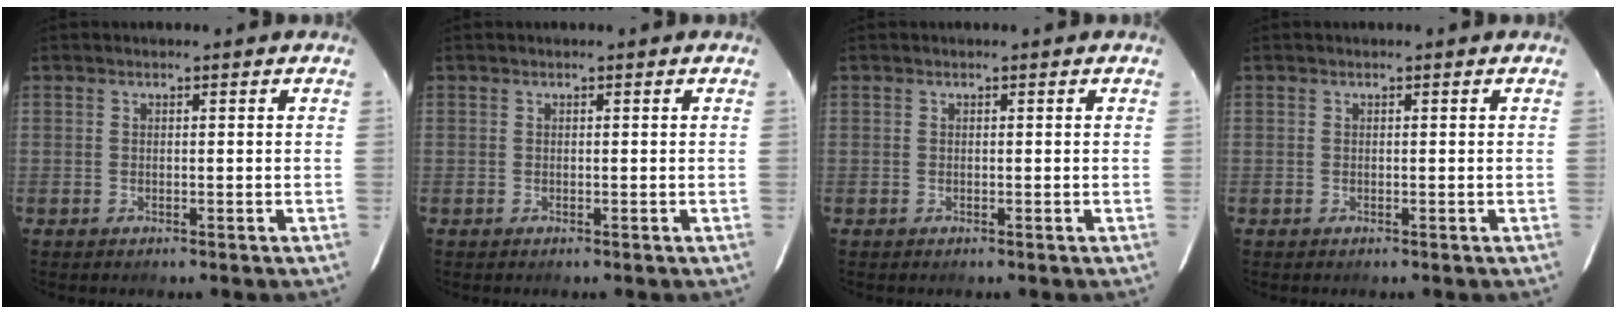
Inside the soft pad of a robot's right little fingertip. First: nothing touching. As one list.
[{"total": 0.0}, {"total": 0.0}, {"total": 0.0}]